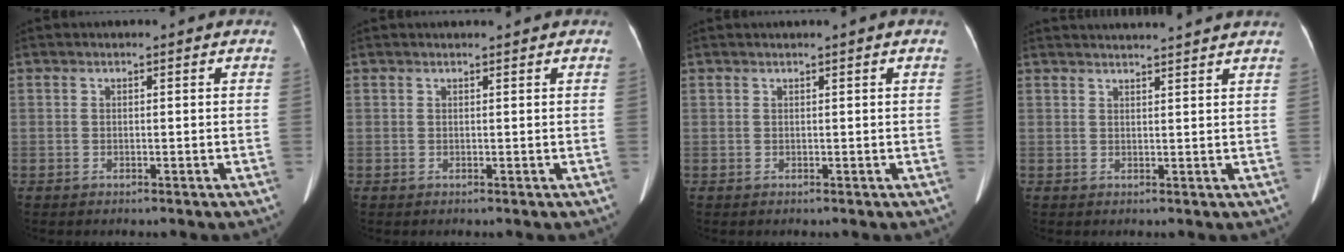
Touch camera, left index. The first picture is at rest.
{"total": 1.9, "force": [1.8, 0.2, 0.6], "torque": [-0.012, 0.014, 0.022]}
{"total": 0.6, "force": [0.3, -0.3, 0.5], "torque": [-0.016, -0.002, 0.014]}
{"total": 9.7, "force": [9.3, -0.7, 2.9], "torque": [-0.043, 0.019, 0.109]}